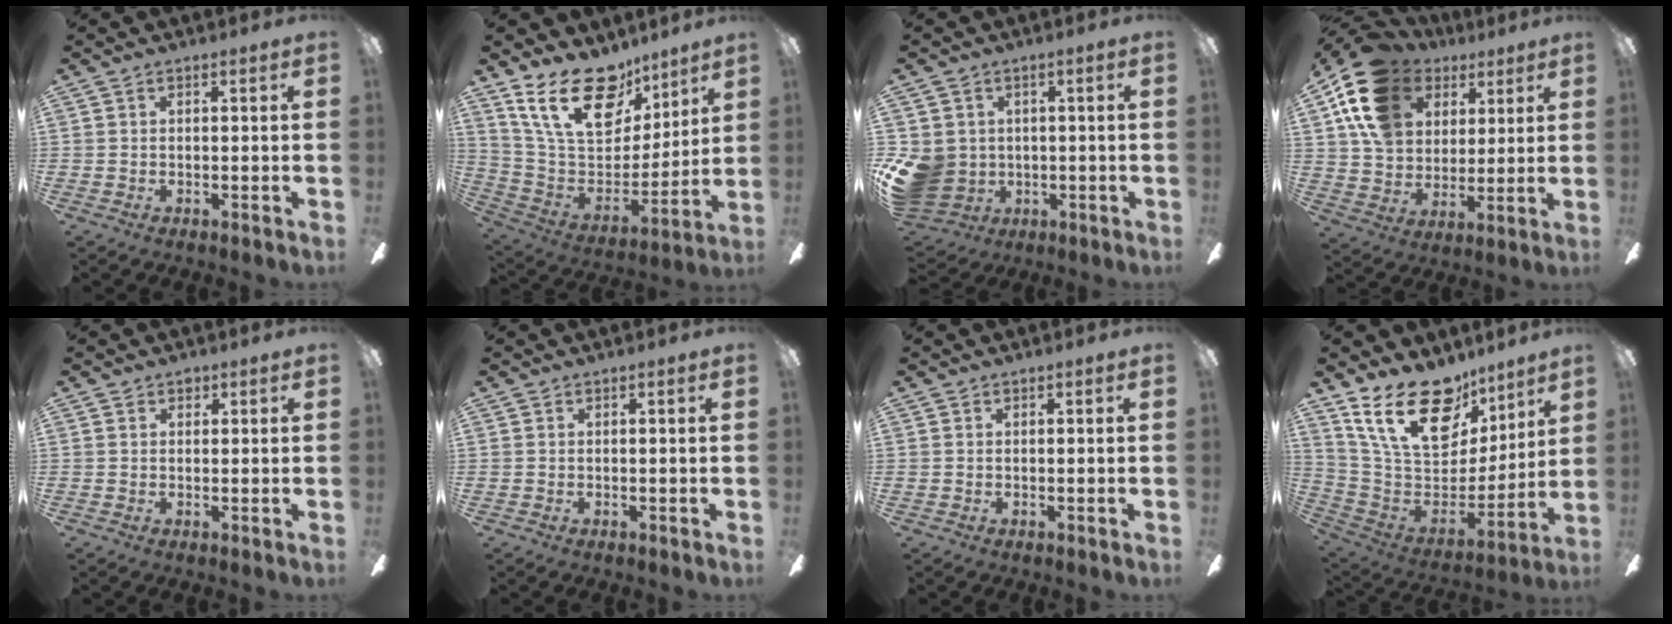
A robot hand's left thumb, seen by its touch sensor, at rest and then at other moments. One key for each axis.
{"total": 23.4, "fx": 14.3, "fy": 12.9, "fz": 13.2, "tx": -0.241, "ty": -0.079, "tz": 0.259}
{"total": 10.5, "fx": -0.8, "fy": 9.4, "fz": 4.6, "tx": -0.118, "ty": 0.007, "tz": -0.008}
{"total": 17.4, "fx": 9.0, "fy": 12.5, "fz": 8.0, "tx": -0.160, "ty": -0.039, "tz": 0.172}
{"total": 1.3, "fx": 0.8, "fy": 1.0, "fz": 0.4, "tx": -0.001, "ty": 0.001, "tz": 0.013}
{"total": 0.0}
{"total": 0.0}
{"total": 24.3, "fx": 14.6, "fy": 13.4, "fz": 14.2, "tx": -0.256, "ty": -0.084, "tz": 0.267}